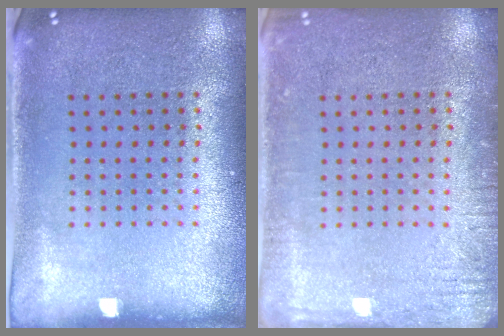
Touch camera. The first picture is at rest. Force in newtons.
{"total": 2.3, "press": 2.2, "slide": 0.3}